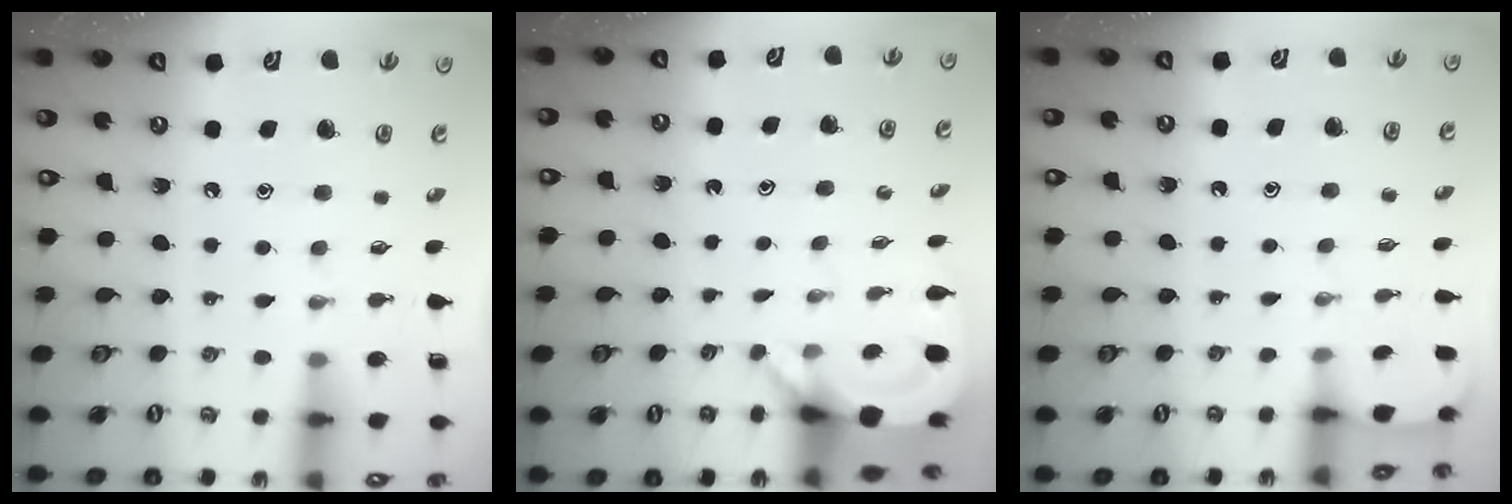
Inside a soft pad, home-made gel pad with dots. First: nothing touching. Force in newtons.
{"total": 3.8, "press": 3.7, "slide": 0.3}
{"total": 1.3, "press": 1.3, "slide": 0.1}